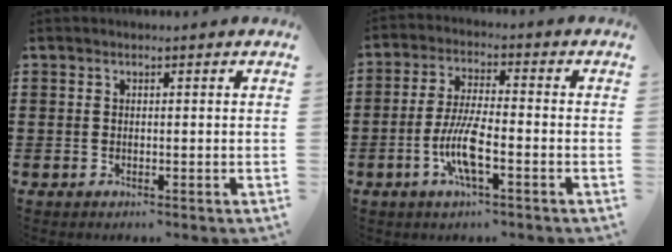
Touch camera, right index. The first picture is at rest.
{"total": 7.7, "force": [-2.7, 1.8, 7.0], "torque": [-0.155, -0.012, -0.057]}